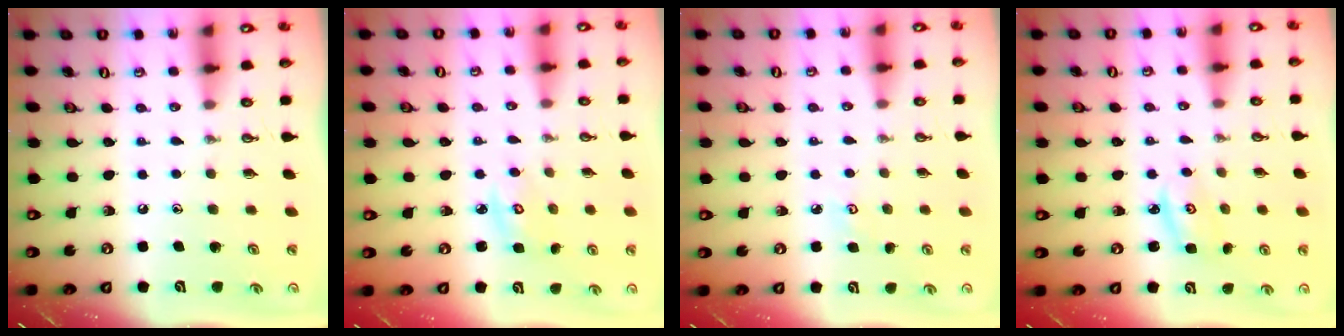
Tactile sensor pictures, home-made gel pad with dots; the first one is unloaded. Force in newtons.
{"total": 3.5, "press": 3.5, "slide": 0.2}
{"total": 2.8, "press": 2.8, "slide": 0.3}
{"total": 2.7, "press": 2.6, "slide": 0.3}